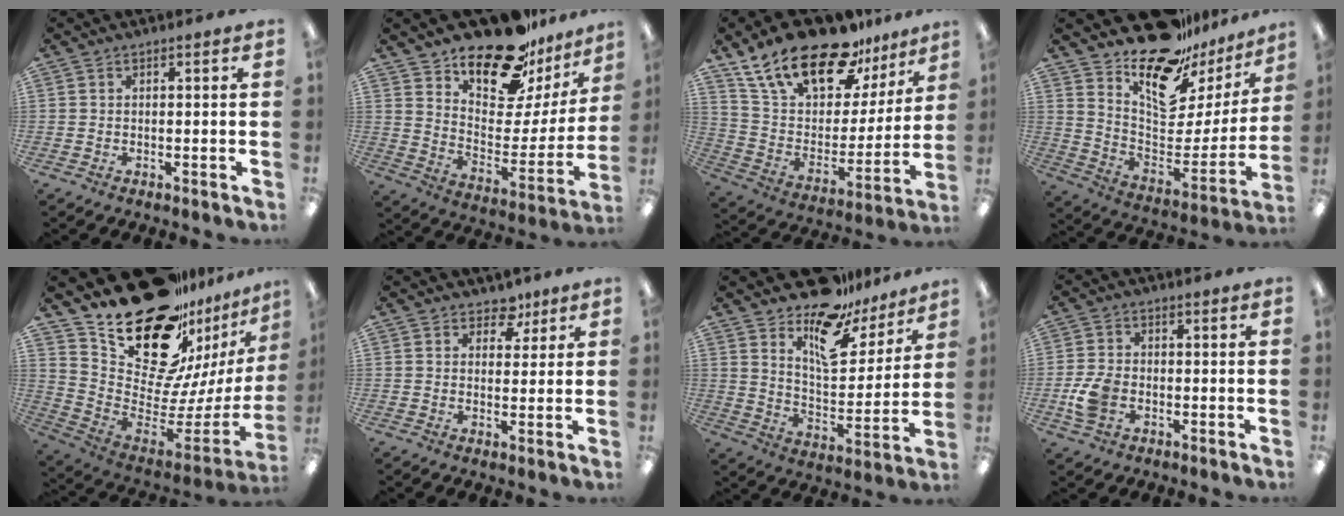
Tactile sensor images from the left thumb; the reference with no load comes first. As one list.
[{"total": 20.4, "force": [17.1, 7.3, 8.2], "torque": [-0.131, -0.133, 0.295]}, {"total": 23.5, "force": [17.2, 10.3, 12.3], "torque": [-0.221, -0.109, 0.308]}, {"total": 19.0, "force": [15.8, 7.0, 7.8], "torque": [-0.119, -0.137, 0.272]}, {"total": 25.2, "force": [17.4, 12.7, 13.2], "torque": [-0.183, -0.149, 0.333]}, {"total": 5.1, "force": [3.4, 3.4, 1.9], "torque": [-0.006, -0.019, 0.056]}, {"total": 15.4, "force": [11.7, 6.5, 7.6], "torque": [-0.125, -0.079, 0.204]}, {"total": 7.1, "force": [-1.9, 5.0, 4.6], "torque": [-0.091, 0.006, -0.035]}]